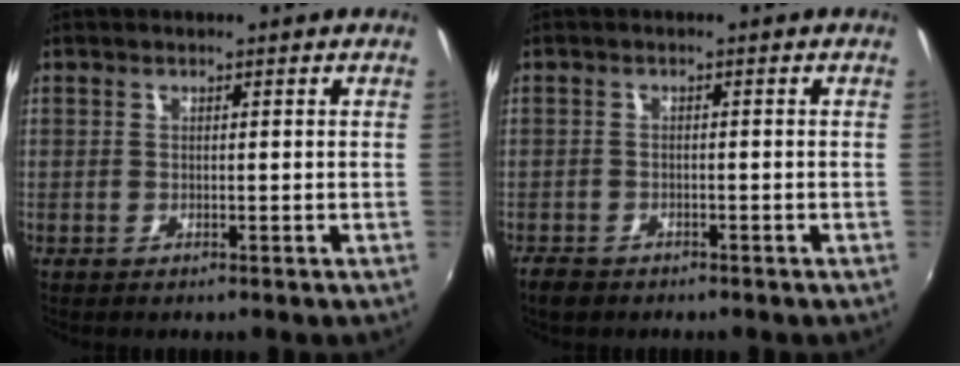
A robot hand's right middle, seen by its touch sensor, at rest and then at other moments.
{"total": 3.1, "force": [-2.5, 1.6, 1.2], "torque": [-0.034, -0.005, -0.046]}